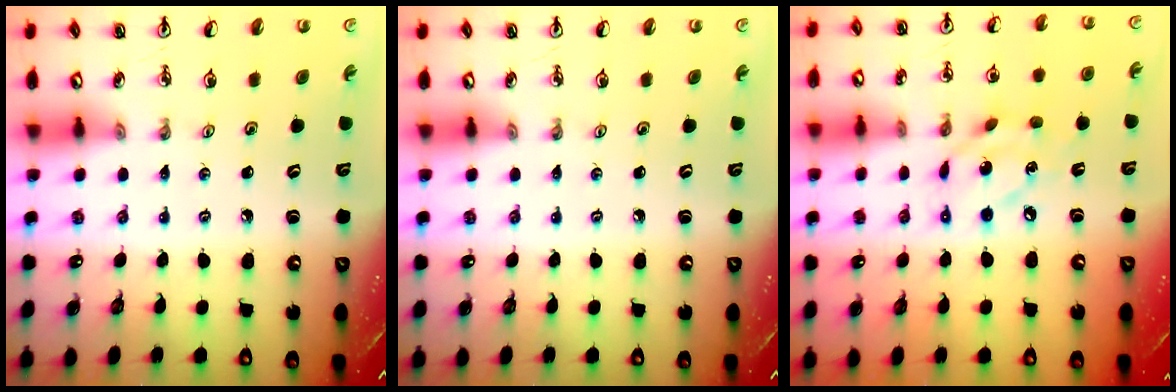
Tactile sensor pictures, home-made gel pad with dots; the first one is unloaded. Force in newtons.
{"total": 0.0}
{"total": 11.4, "press": 11.3, "slide": 0.6}